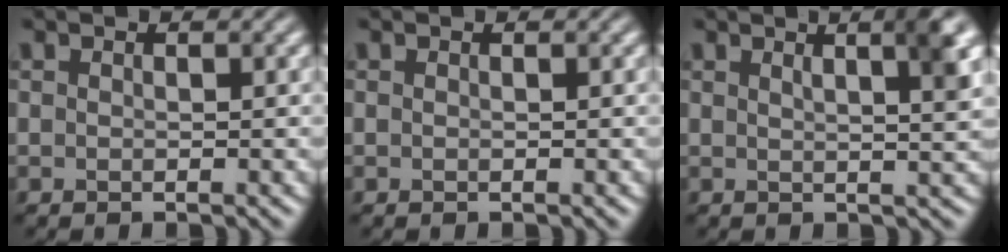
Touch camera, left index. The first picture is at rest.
{"total": 0.0}
{"total": 4.4, "force": [2.1, 1.2, 3.7], "torque": [-0.032, 0.011, 0.022]}